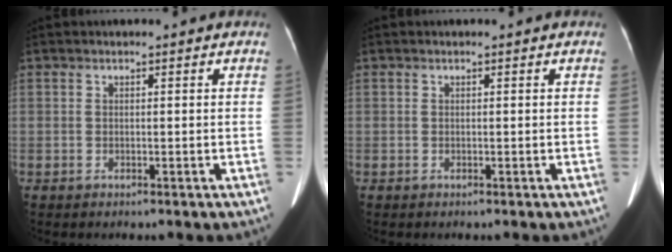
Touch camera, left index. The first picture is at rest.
{"total": 0.0}